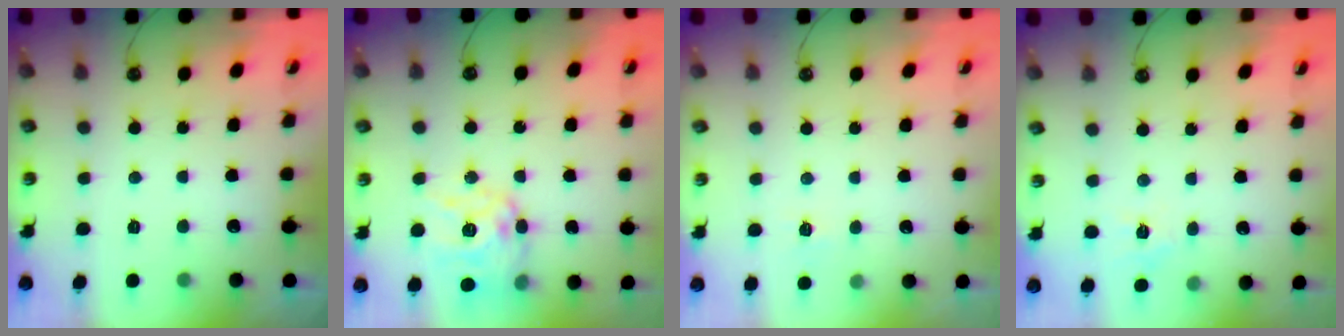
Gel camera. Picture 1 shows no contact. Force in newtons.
{"total": 13.4, "press": 13.4, "slide": 1.3}
{"total": 5.1, "press": 5.1, "slide": 0.5}
{"total": 5.7, "press": 5.6, "slide": 0.7}